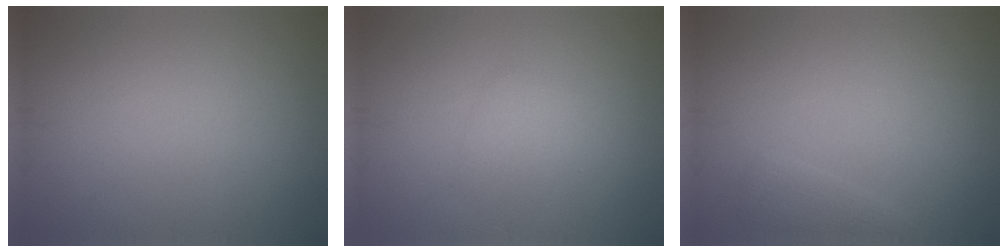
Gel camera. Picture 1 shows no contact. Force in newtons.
{"total": 1.5, "press": 1.5, "slide": 0.0}
{"total": 1.1, "press": 1.1, "slide": 0.1}